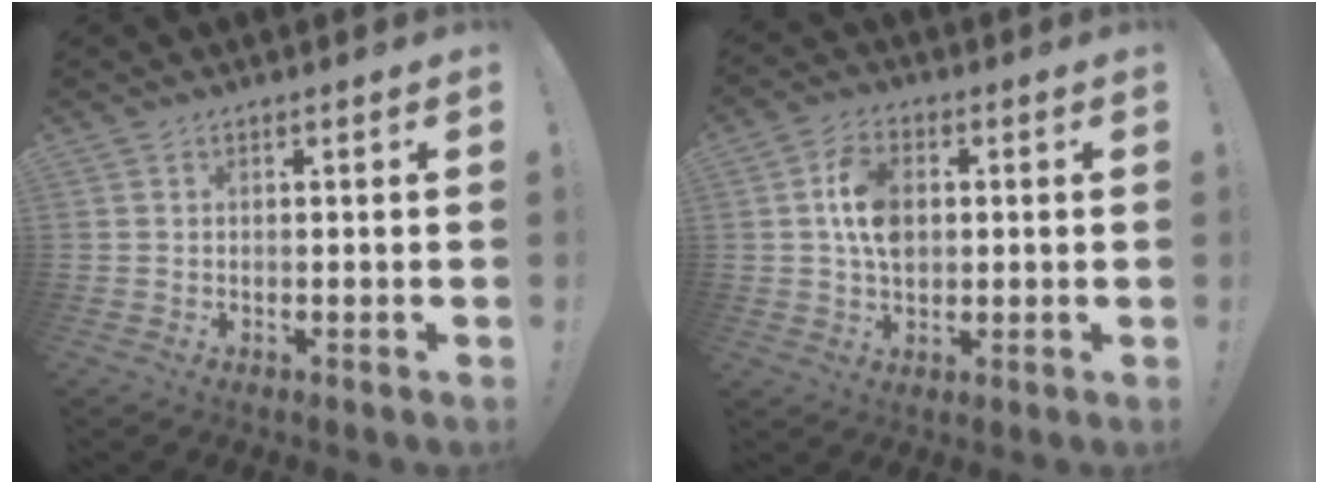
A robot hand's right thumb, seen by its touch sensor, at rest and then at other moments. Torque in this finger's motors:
{"motor_torque": [0.84, 1.86, 0.59, -0.45, 0.08]}